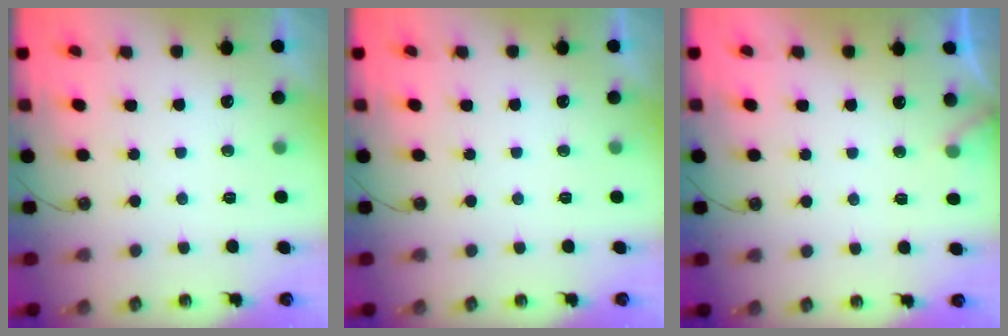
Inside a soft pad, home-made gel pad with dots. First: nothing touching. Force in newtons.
{"total": 0.0}
{"total": 4.5, "press": 4.5, "slide": 0.4}